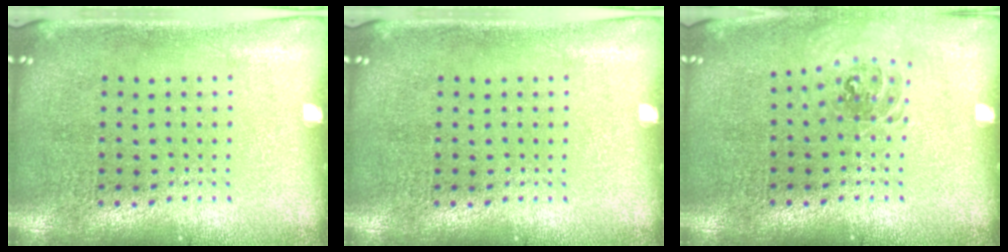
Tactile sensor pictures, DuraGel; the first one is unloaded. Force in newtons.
{"total": 0.0}
{"total": 0.9, "press": 0.8, "slide": 0.3}